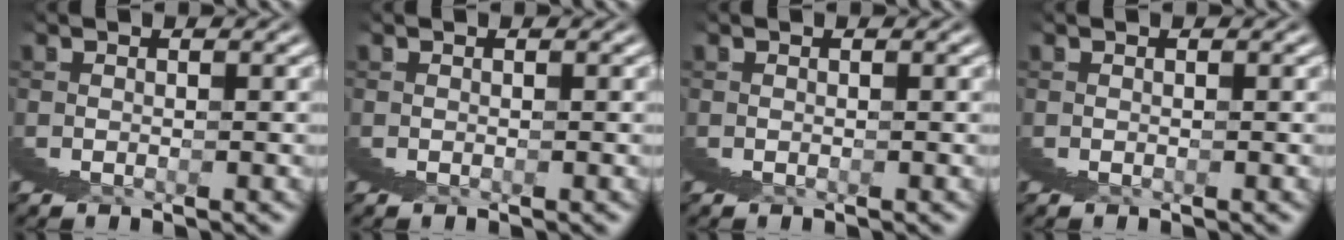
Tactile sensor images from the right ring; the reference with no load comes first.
{"total": 0.0}
{"total": 0.0}
{"total": 0.0}